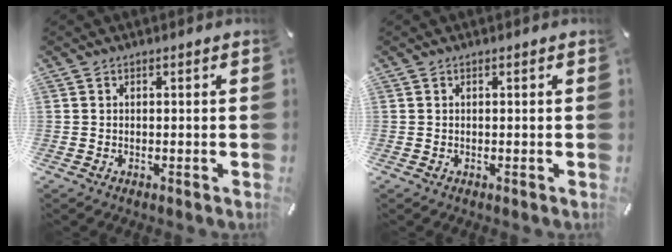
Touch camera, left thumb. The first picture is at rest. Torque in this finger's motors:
{"motor_torque": [-0.02, -0.11, 0.14, -0.27, -0.08]}